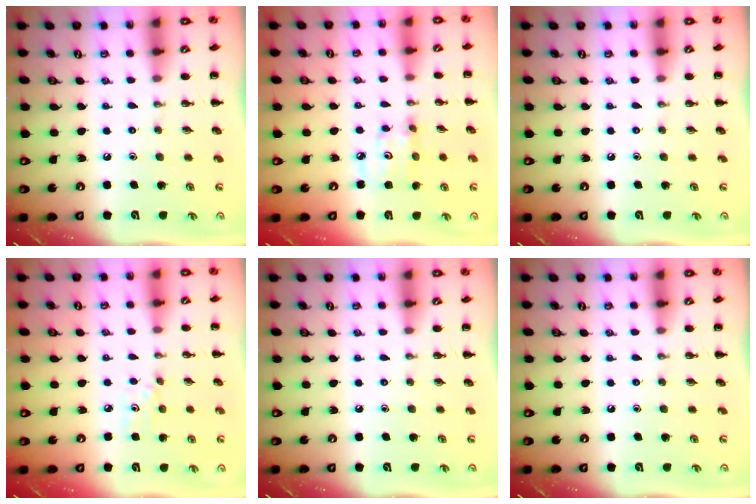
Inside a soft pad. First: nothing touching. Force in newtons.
{"total": 4.1, "press": 4.1, "slide": 0.6}
{"total": 0.0}
{"total": 3.0, "press": 2.8, "slide": 1.1}
{"total": 0.0}
{"total": 0.0}